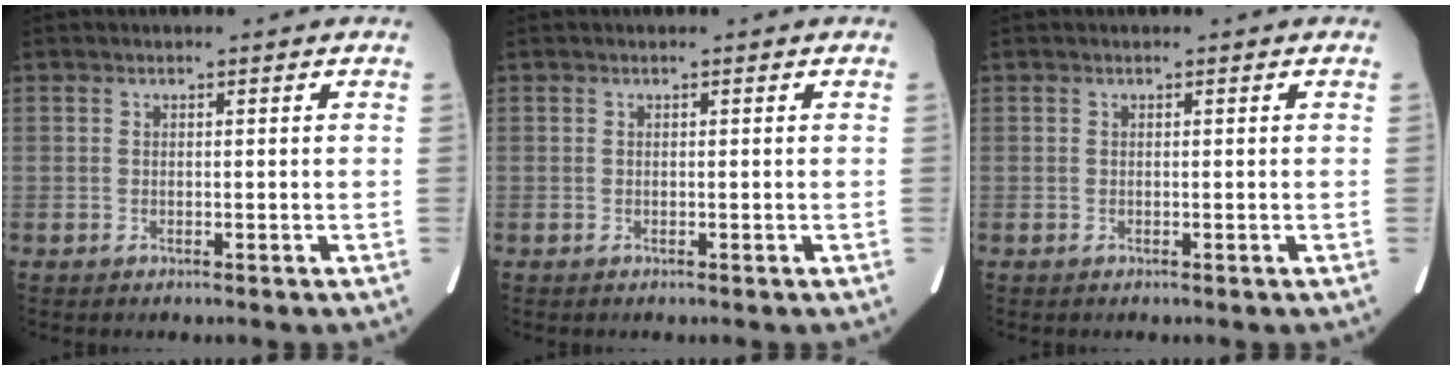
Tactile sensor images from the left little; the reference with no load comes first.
{"total": 0.0}
{"total": 0.0}